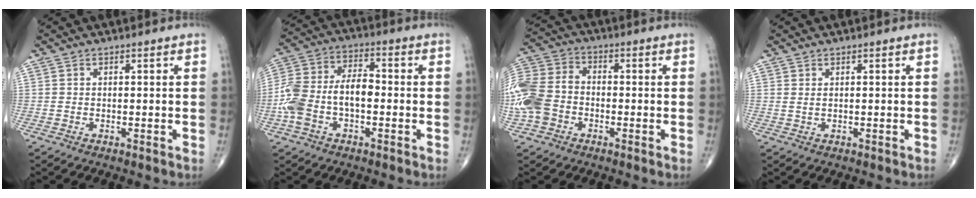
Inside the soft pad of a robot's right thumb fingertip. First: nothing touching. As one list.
[{"total": 12.6, "force": [-2.3, 7.1, 10.2], "torque": [-0.217, 0.040, -0.049]}, {"total": 13.6, "force": [-3.1, 10.4, 8.2], "torque": [-0.194, 0.029, -0.065]}, {"total": 1.0, "force": [0.5, 0.2, 0.8], "torque": [-0.019, 0.000, 0.013]}]